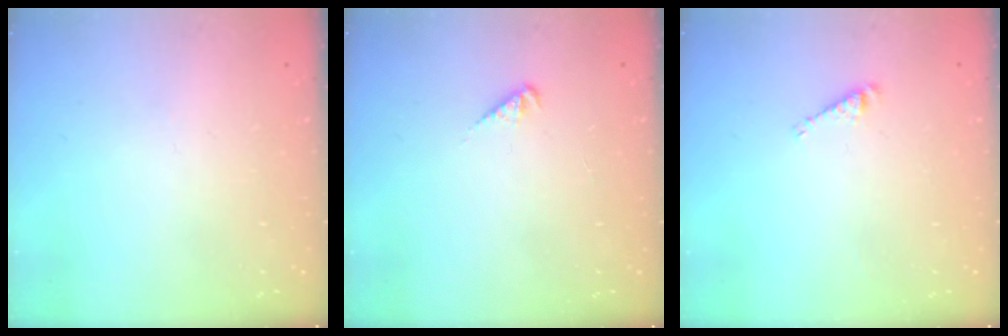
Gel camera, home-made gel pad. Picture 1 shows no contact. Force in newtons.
{"total": 2.5, "press": 2.4, "slide": 0.6}
{"total": 3.3, "press": 3.3, "slide": 0.4}